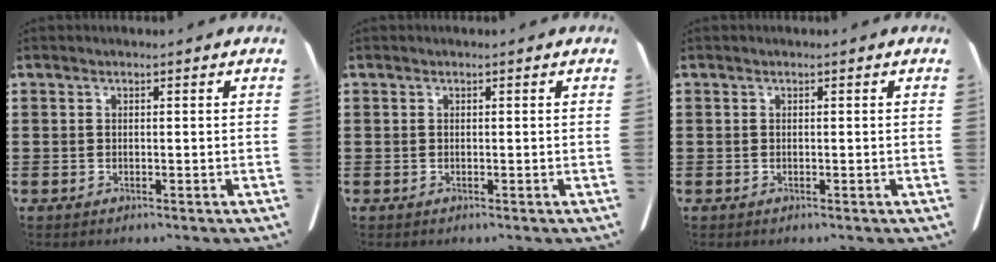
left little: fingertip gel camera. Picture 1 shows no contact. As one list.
[{"total": 0.0}, {"total": 0.0}]